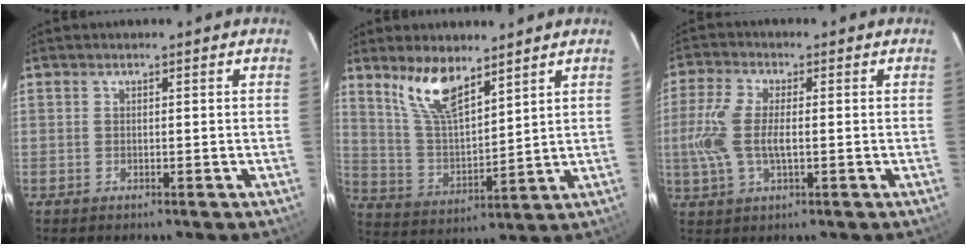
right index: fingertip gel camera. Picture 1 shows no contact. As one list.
[{"total": 10.2, "force": [7.2, 3.2, 6.4], "torque": [-0.126, 0.002, 0.151]}, {"total": 8.8, "force": [-0.5, 3.8, 8.0], "torque": [-0.180, 0.004, -0.010]}]